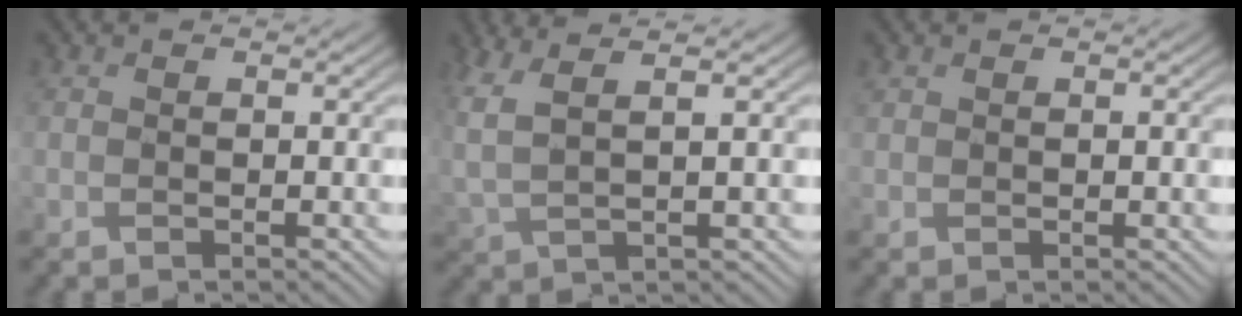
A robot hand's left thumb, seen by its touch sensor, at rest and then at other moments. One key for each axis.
{"total": 5.6, "fx": 3.0, "fy": 1.6, "fz": 4.4, "tx": -0.105, "ty": 0.016, "tz": 0.059}
{"total": 1.0, "fx": 0.6, "fy": 0.6, "fz": 0.5, "tx": -0.011, "ty": -0.001, "tz": 0.016}